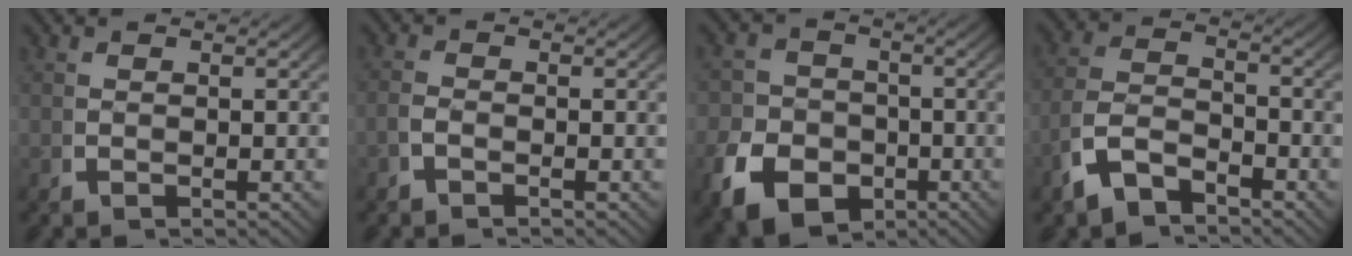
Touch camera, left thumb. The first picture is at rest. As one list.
[{"total": 1.1, "force": [-0.8, 0.4, 0.6], "torque": [-0.016, -0.003, -0.017]}, {"total": 9.8, "force": [-4.0, 7.8, 4.5], "torque": [-0.074, -0.037, -0.060]}, {"total": 5.7, "force": [-2.6, 3.8, 3.4], "torque": [-0.079, -0.024, -0.039]}]